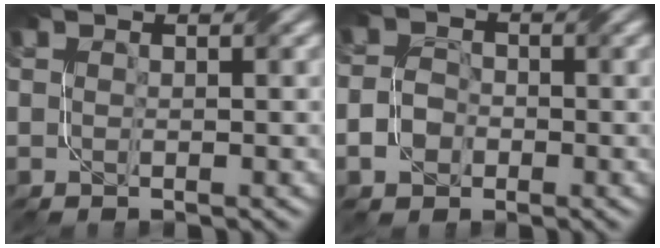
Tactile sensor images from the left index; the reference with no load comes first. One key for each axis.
{"total": 2.5, "fx": -1.7, "fy": 1.5, "fz": 1.0, "tx": -0.011, "ty": -0.001, "tz": -0.039}